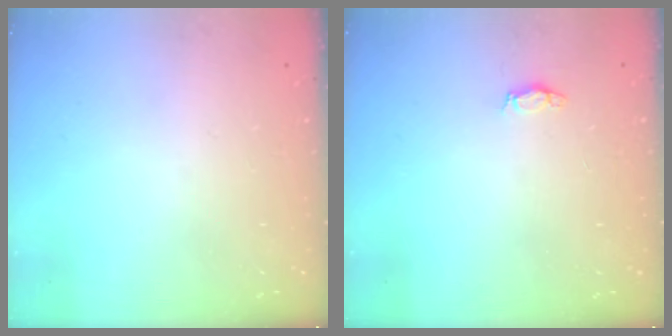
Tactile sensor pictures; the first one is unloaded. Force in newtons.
{"total": 2.9, "press": 2.9, "slide": 0.4}